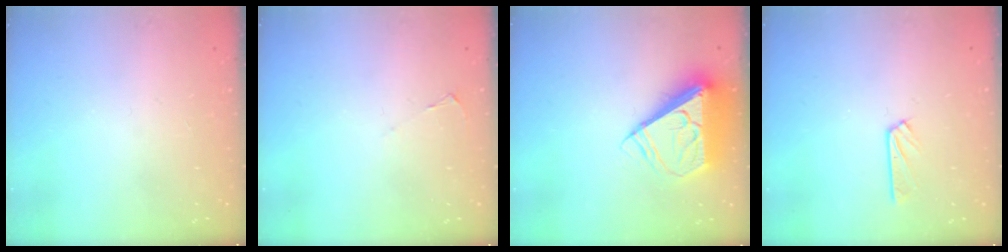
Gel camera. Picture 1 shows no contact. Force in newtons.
{"total": 1.7, "press": 1.7, "slide": 0.3}
{"total": 10.3, "press": 10.2, "slide": 1.6}
{"total": 2.6, "press": 2.5, "slide": 0.3}